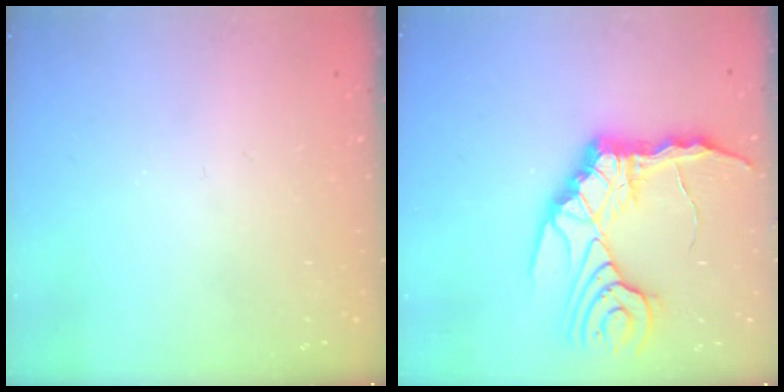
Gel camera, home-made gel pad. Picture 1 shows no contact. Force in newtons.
{"total": 14.3, "press": 14.1, "slide": 2.0}